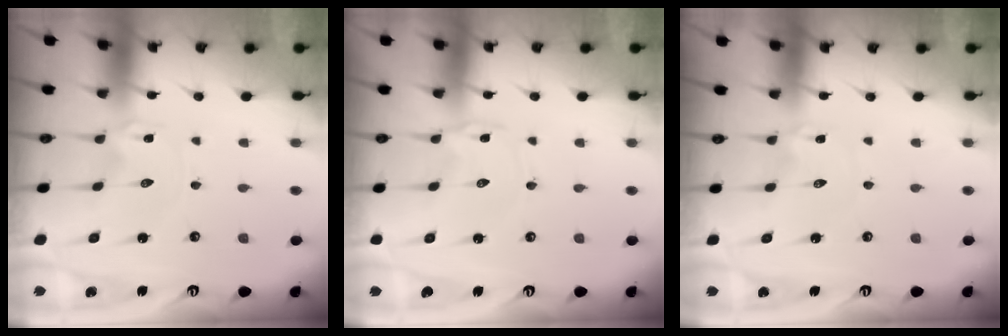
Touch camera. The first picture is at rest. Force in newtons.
{"total": 1.8, "press": 1.8, "slide": 0.3}
{"total": 1.5, "press": 1.5, "slide": 0.2}